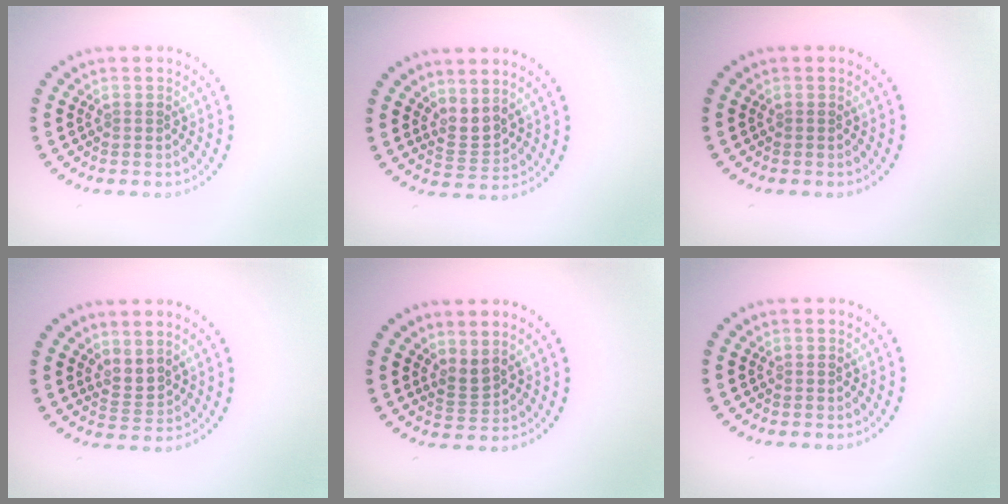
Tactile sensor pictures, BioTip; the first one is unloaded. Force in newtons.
{"total": 1.9, "press": 1.4, "slide": 1.4}
{"total": 0.0}
{"total": 1.9, "press": 1.3, "slide": 1.3}
{"total": 1.7, "press": 1.2, "slide": 1.2}
{"total": 0.0}